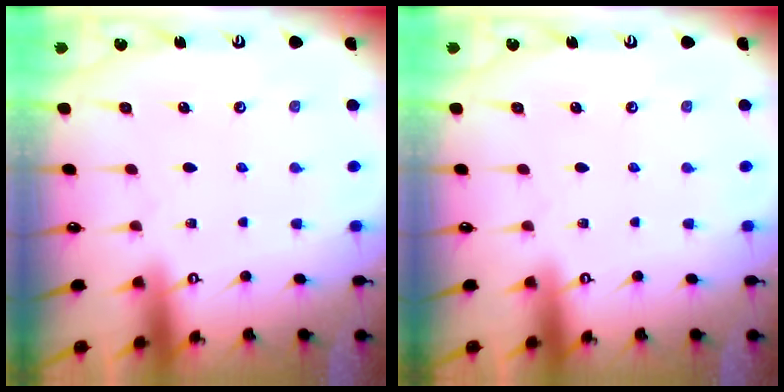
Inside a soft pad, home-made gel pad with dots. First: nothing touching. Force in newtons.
{"total": 0.0}